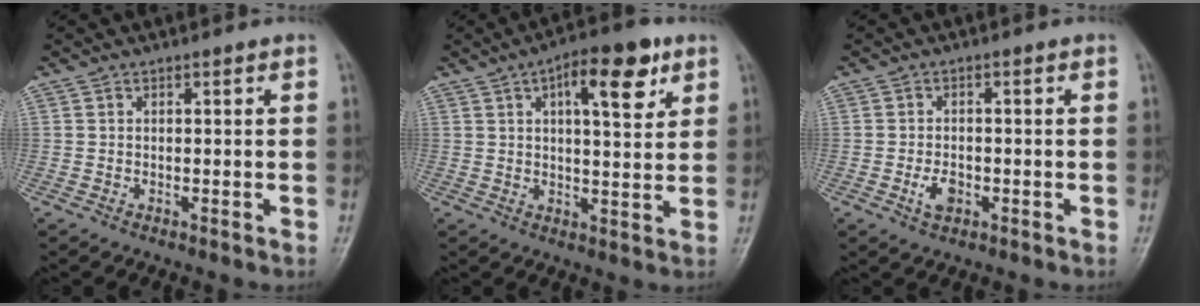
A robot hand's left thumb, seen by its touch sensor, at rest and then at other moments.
{"total": 11.2, "force": [5.1, 4.3, 9.0], "torque": [-0.108, -0.012, 0.070]}
{"total": 3.2, "force": [-1.2, 2.1, 2.2], "torque": [-0.037, 0.003, -0.021]}